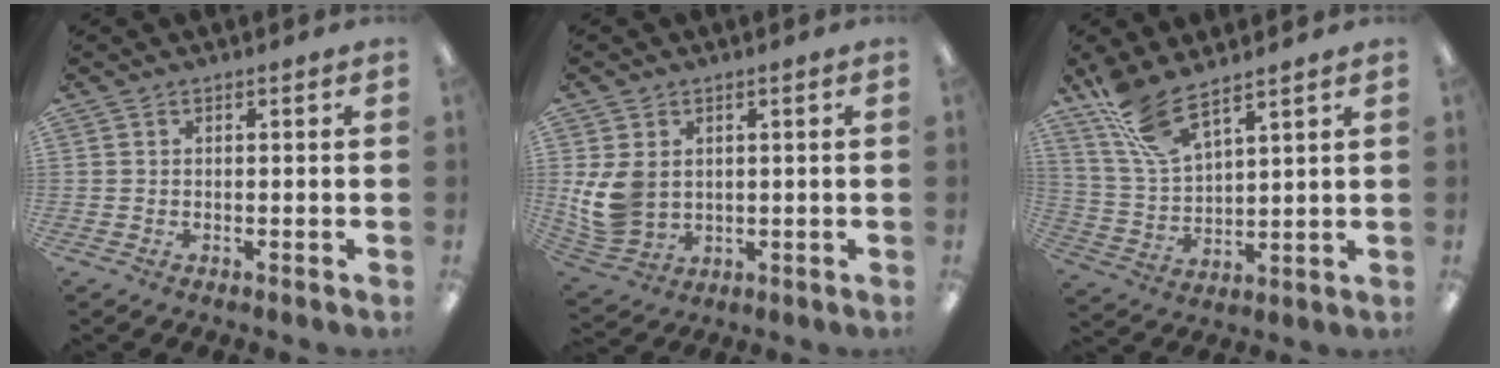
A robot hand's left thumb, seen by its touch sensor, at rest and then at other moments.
{"total": 9.7, "force": [1.3, 7.8, 5.7], "torque": [-0.131, 0.003, 0.025]}
{"total": 11.2, "force": [8.9, 3.3, 6.0], "torque": [-0.140, -0.038, 0.169]}